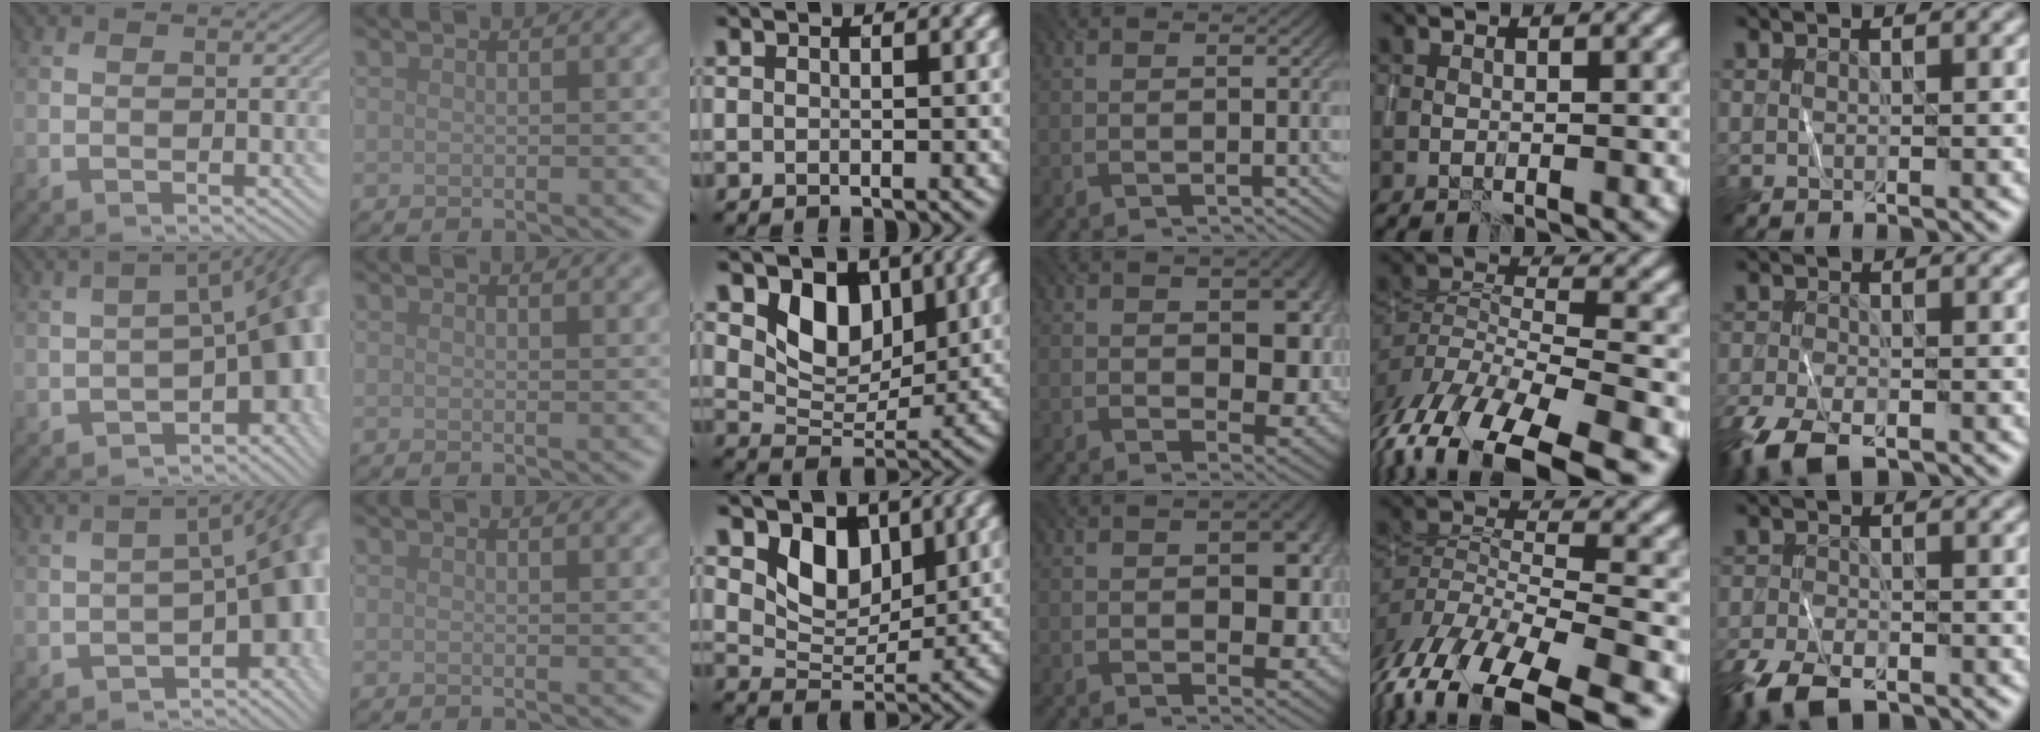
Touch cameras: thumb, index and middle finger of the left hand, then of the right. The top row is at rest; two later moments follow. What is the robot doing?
{"motion": "wrap", "object": "ribbon"}